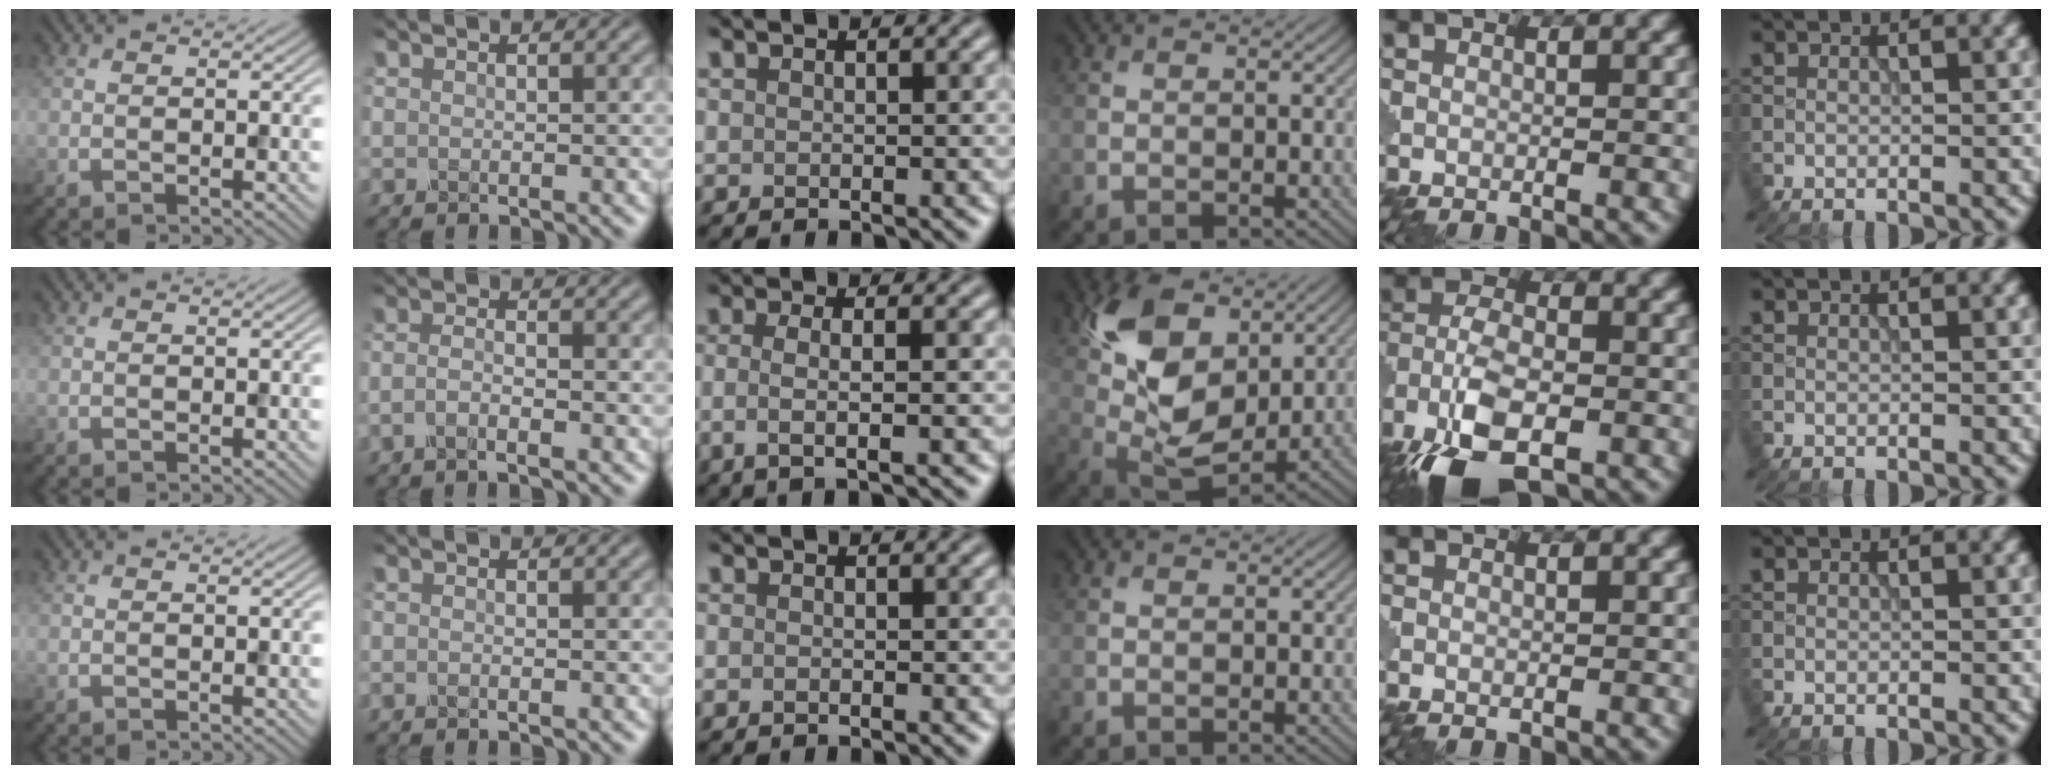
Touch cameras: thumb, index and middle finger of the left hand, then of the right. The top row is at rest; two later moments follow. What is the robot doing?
{"motion": "insert", "object": "pin"}